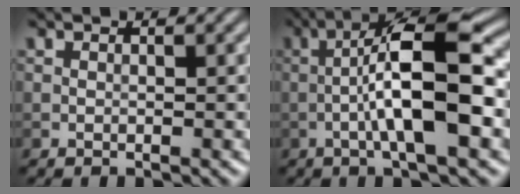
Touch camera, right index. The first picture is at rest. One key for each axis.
{"total": 9.5, "fx": -1.5, "fy": 2.1, "fz": 9.2, "tx": -0.150, "ty": 0.020, "tz": -0.031}